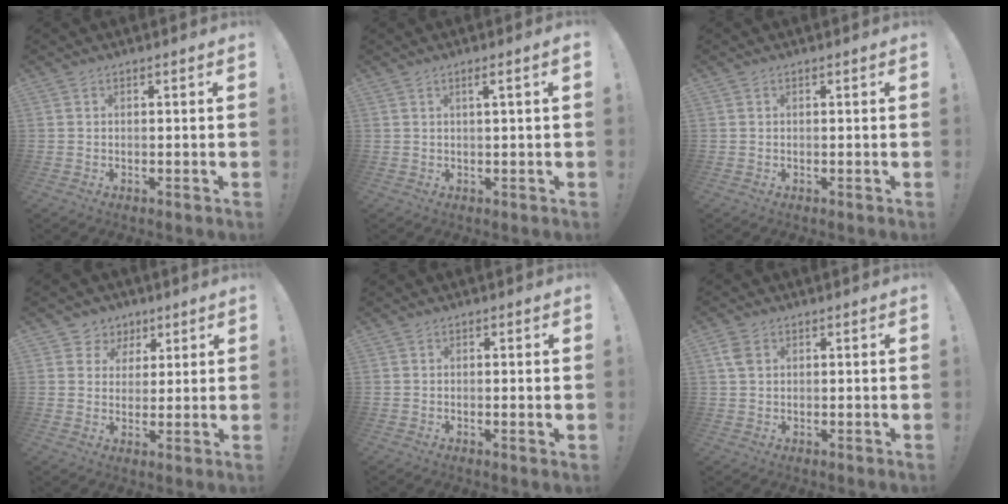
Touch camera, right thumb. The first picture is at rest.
{"total": 2.7, "force": [0.7, -0.2, 2.6], "torque": [-0.042, -0.002, 0.007]}
{"total": 0.0}
{"total": 5.9, "force": [2.2, 5.4, 0.5], "torque": [-0.014, -0.012, 0.048]}
{"total": 1.1, "force": [0.0, -0.1, 1.1], "torque": [-0.014, -0.002, -0.001]}
{"total": 3.6, "force": [1.5, 2.3, 2.3], "torque": [-0.041, 0.003, 0.028]}